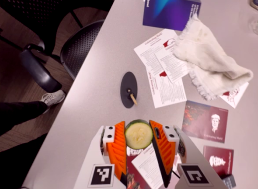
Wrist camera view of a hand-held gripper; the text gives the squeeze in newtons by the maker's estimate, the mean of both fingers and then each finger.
{"total": 10.1, "left": 9.7, "right": 10.6}